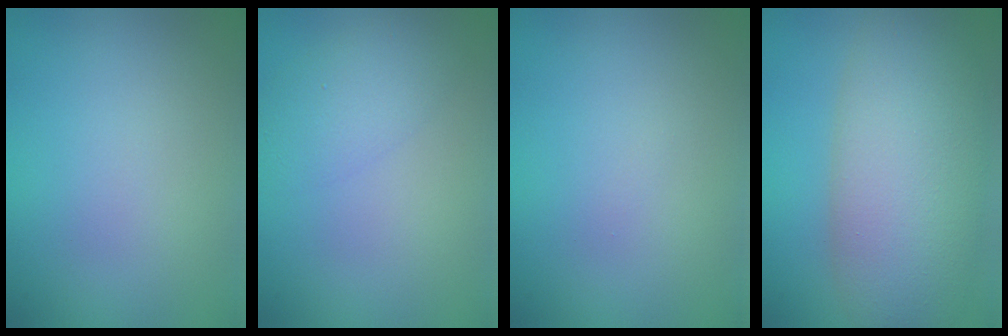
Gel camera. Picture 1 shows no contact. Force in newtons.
{"total": 3.0, "press": 3.0, "slide": 0.2}
{"total": 0.0}
{"total": 9.6, "press": 9.6, "slide": 0.3}